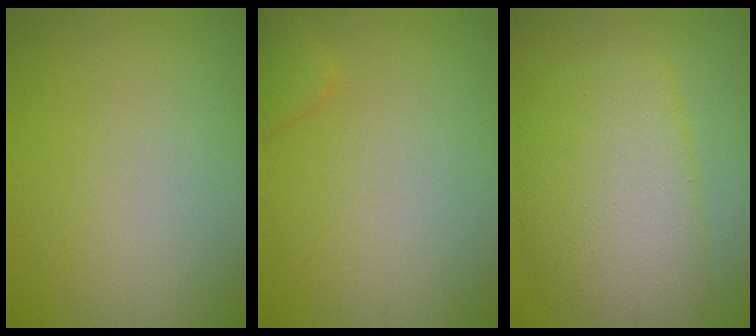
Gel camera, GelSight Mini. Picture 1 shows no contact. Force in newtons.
{"total": 1.6, "press": 1.6, "slide": 0.1}
{"total": 7.7, "press": 7.7, "slide": 0.3}